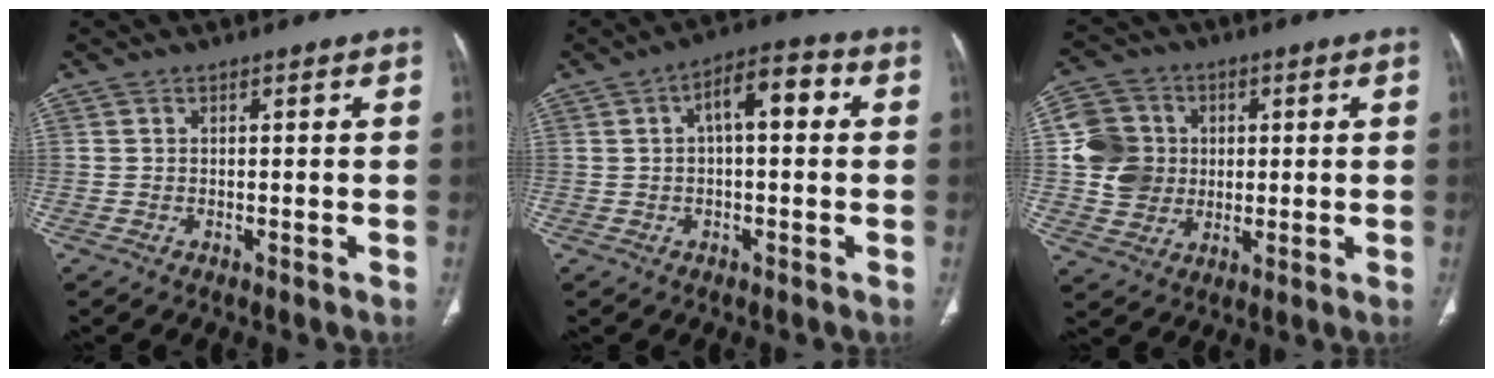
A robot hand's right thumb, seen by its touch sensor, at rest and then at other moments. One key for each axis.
{"total": 8.0, "fx": 1.5, "fy": 3.5, "fz": 6.9, "tx": -0.098, "ty": 0.028, "tz": 0.015}
{"total": 11.2, "fx": 0.8, "fy": 10.3, "fz": 4.4, "tx": -0.066, "ty": 0.010, "tz": 0.018}